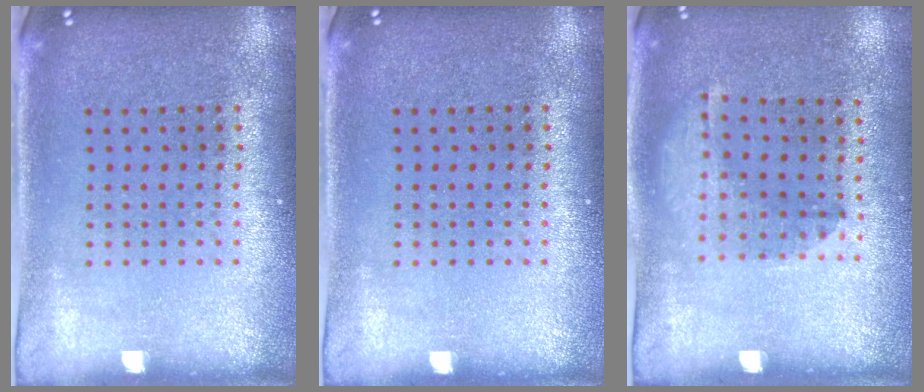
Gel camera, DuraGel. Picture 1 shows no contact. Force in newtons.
{"total": 0.0}
{"total": 1.4, "press": 0.9, "slide": 1.0}